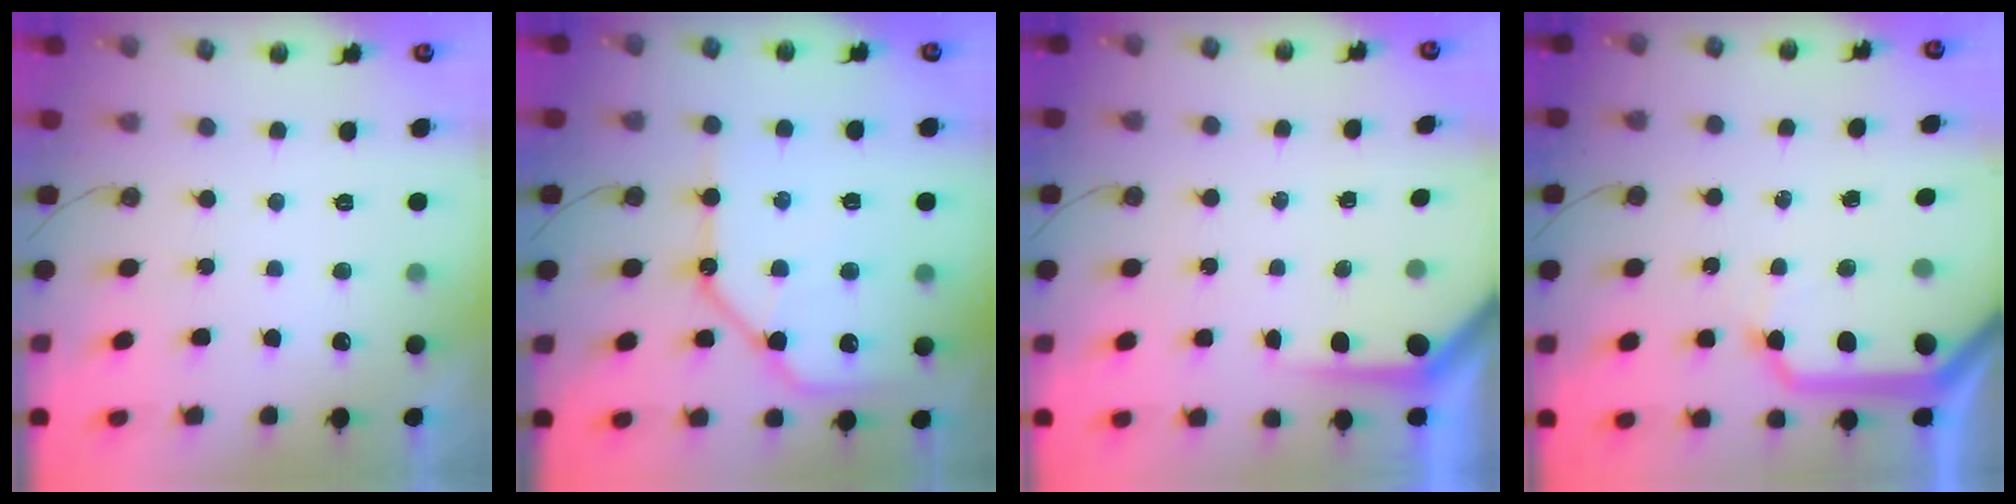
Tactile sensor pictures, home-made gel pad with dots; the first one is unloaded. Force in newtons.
{"total": 14.6, "press": 14.5, "slide": 1.6}
{"total": 4.5, "press": 4.5, "slide": 0.3}
{"total": 15.6, "press": 15.4, "slide": 2.2}